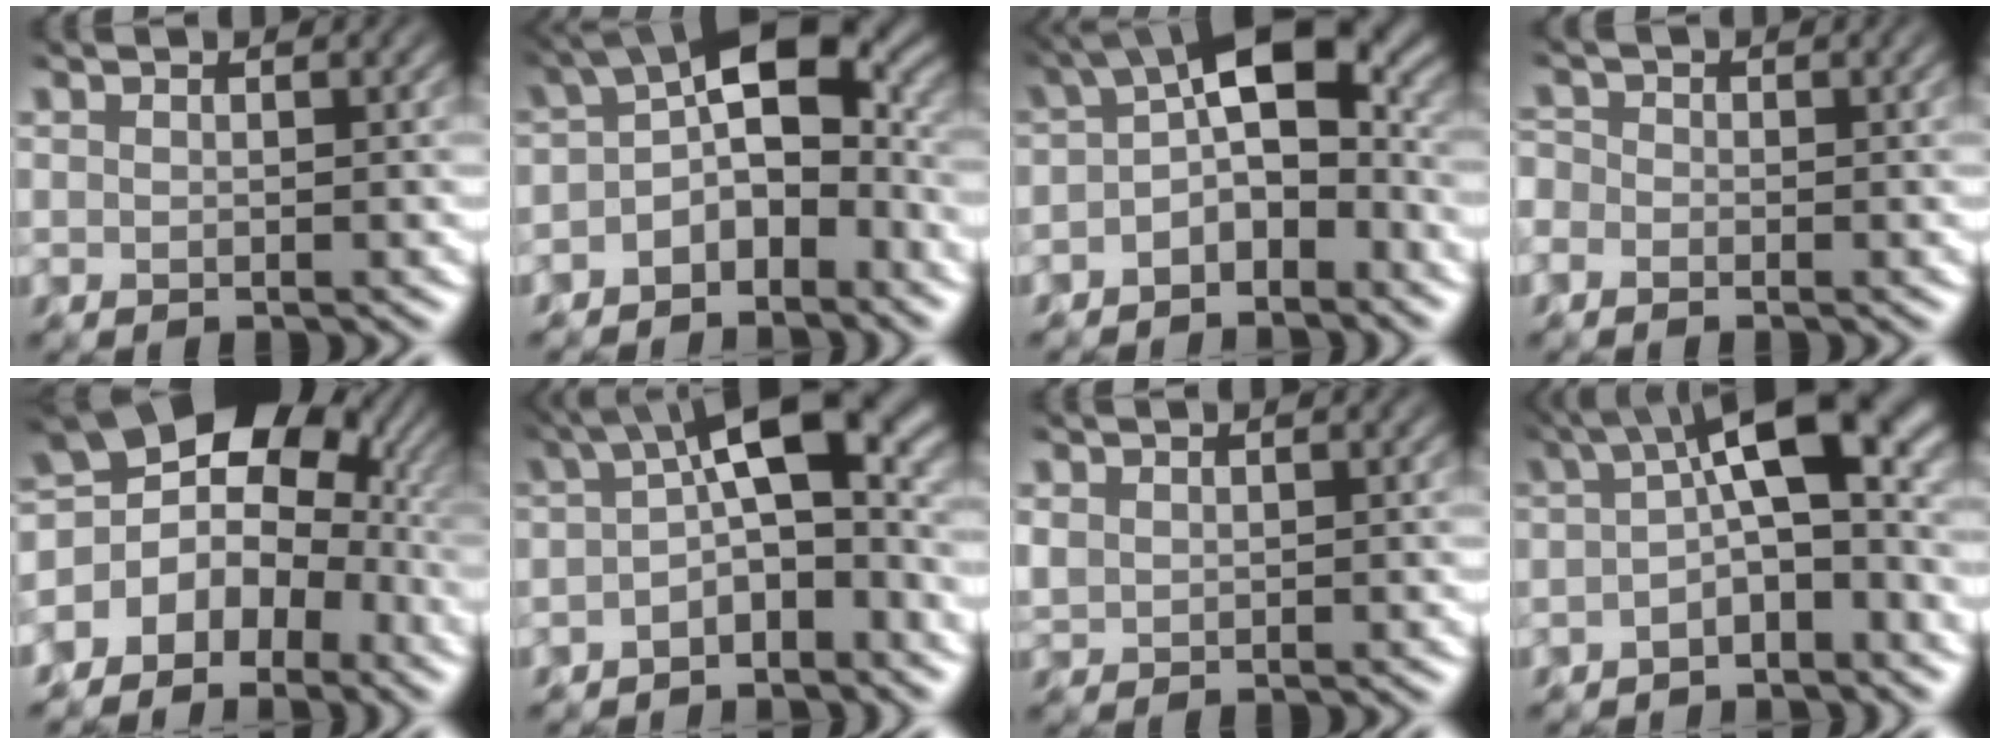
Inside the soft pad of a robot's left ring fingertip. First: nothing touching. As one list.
[{"total": 6.1, "force": [-2.0, 3.4, 4.7], "torque": [-0.063, 0.019, -0.049]}, {"total": 6.1, "force": [-1.5, 3.1, 5.1], "torque": [-0.078, 0.021, -0.041]}, {"total": 1.5, "force": [-0.7, 1.3, 0.4], "torque": [-0.009, 0.007, -0.022]}, {"total": 9.9, "force": [-0.8, 7.5, 6.5], "torque": [-0.066, 0.011, -0.016]}, {"total": 8.2, "force": [-1.4, 3.4, 7.3], "torque": [-0.114, 0.024, -0.041]}, {"total": 0.8, "force": [0.6, 0.6, 0.1], "torque": [-0.007, 0.001, 0.014]}, {"total": 7.6, "force": [-0.9, 2.7, 7.1], "torque": [-0.110, 0.024, -0.031]}]